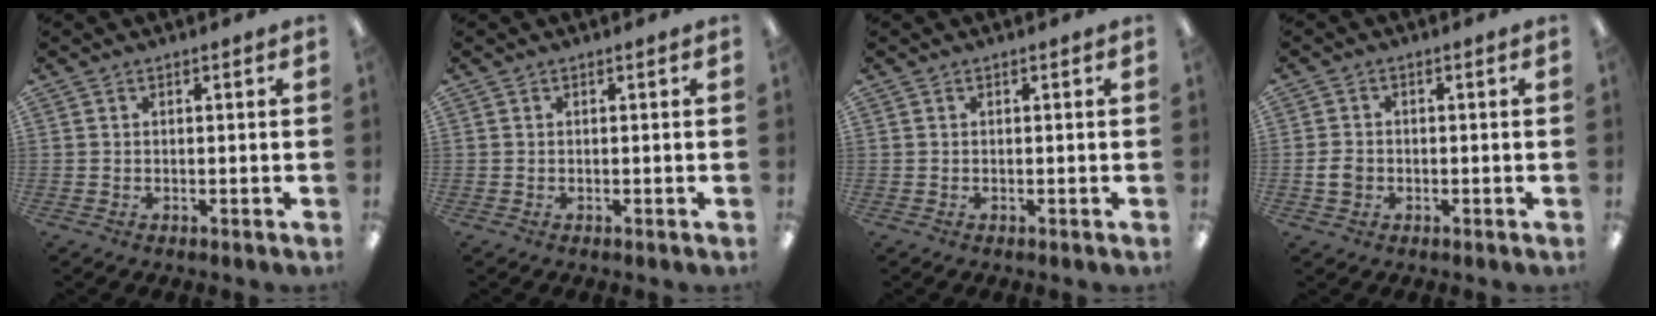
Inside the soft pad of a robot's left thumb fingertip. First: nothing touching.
{"total": 0.0}
{"total": 0.0}
{"total": 3.3, "force": [-0.5, 2.7, 1.7], "torque": [-0.030, 0.007, -0.010]}